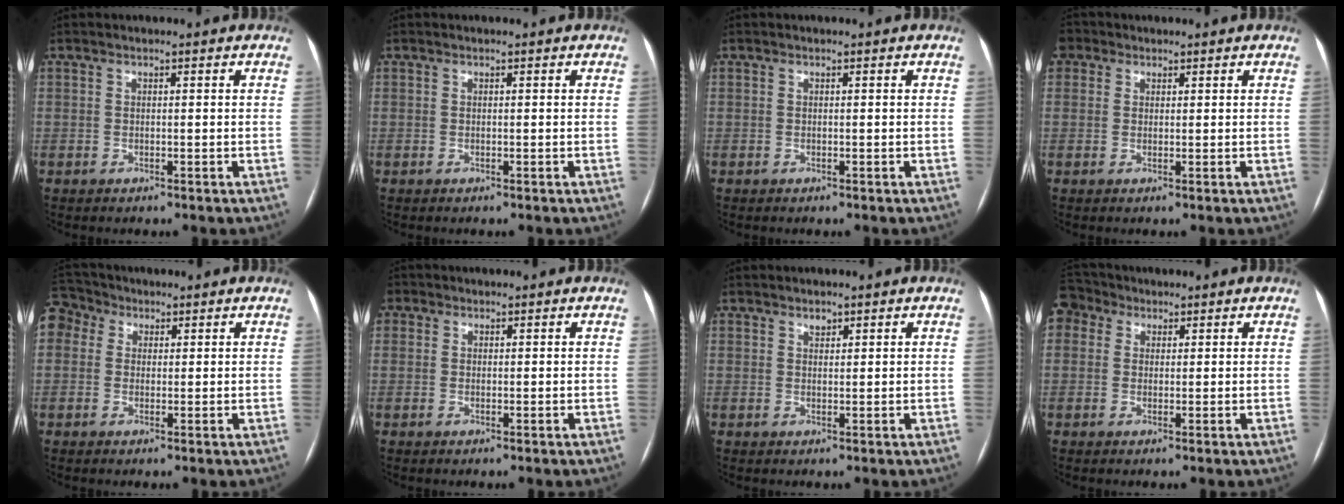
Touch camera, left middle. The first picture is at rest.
{"total": 0.0}
{"total": 0.0}
{"total": 3.2, "force": [1.4, 2.7, 0.8], "torque": [-0.014, 0.016, 0.024]}
{"total": 8.9, "force": [3.7, 7.3, 3.5], "torque": [-0.096, 0.047, 0.070]}
{"total": 2.0, "force": [0.7, 1.8, 0.4], "torque": [0.000, 0.006, 0.008]}
{"total": 1.2, "force": [0.9, 0.6, 0.5], "torque": [-0.010, -0.001, 0.015]}
{"total": 5.4, "force": [3.0, 4.2, 1.7], "torque": [-0.041, 0.033, 0.062]}